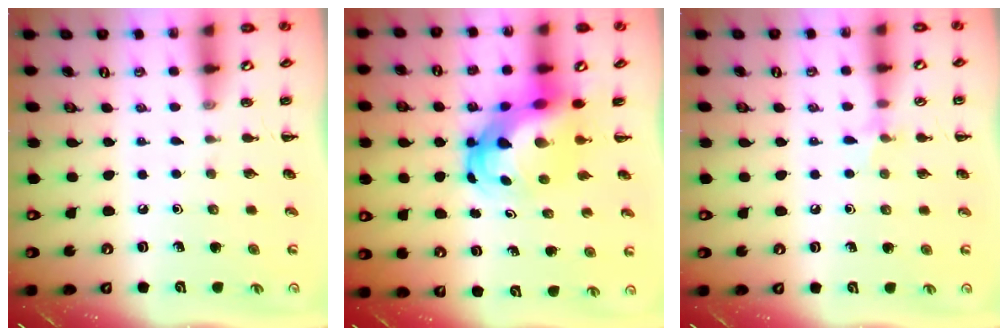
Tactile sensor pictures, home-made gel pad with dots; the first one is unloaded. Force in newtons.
{"total": 7.7, "press": 7.5, "slide": 1.9}
{"total": 5.7, "press": 5.4, "slide": 1.9}